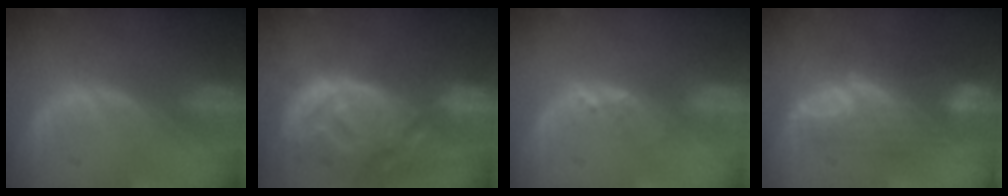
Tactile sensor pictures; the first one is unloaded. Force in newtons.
{"total": 13.8, "press": 12.0, "slide": 6.9}
{"total": 1.6, "press": 1.5, "slide": 0.3}
{"total": 8.3, "press": 7.9, "slide": 2.3}